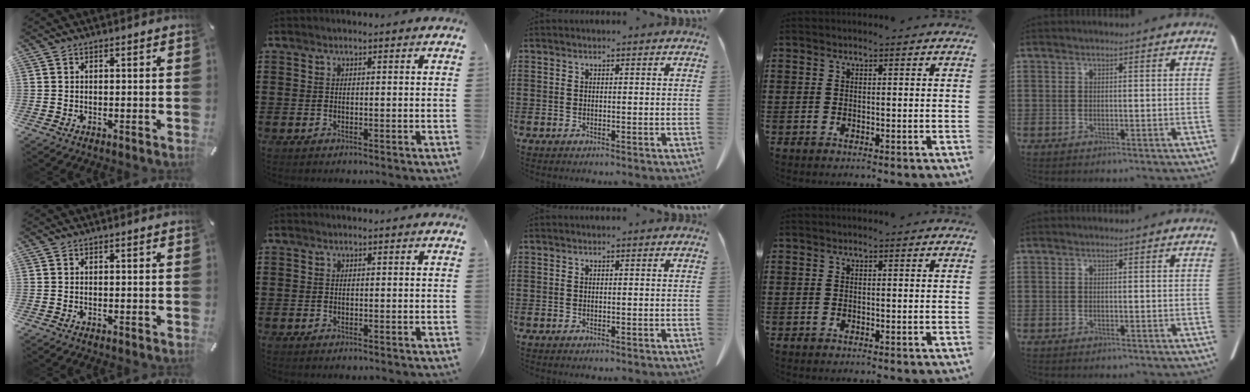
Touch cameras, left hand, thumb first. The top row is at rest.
{}